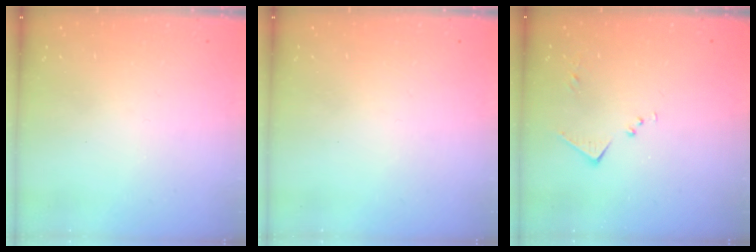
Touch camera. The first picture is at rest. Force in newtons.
{"total": 0.0}
{"total": 6.9, "press": 6.9, "slide": 0.5}